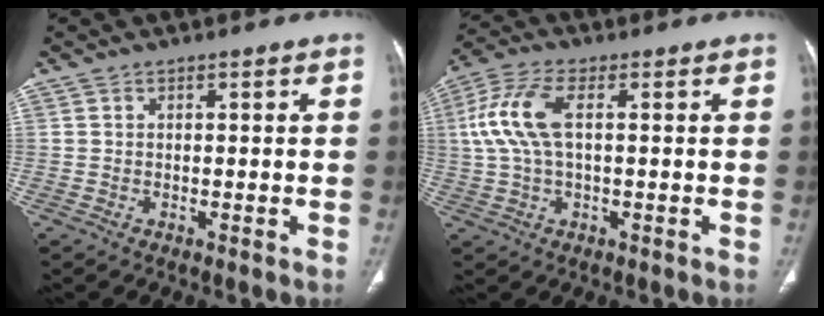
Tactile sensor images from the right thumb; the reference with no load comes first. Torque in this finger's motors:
{"motor_torque": [-0.63, 0.92, 0.31, -0.30, 0.27]}